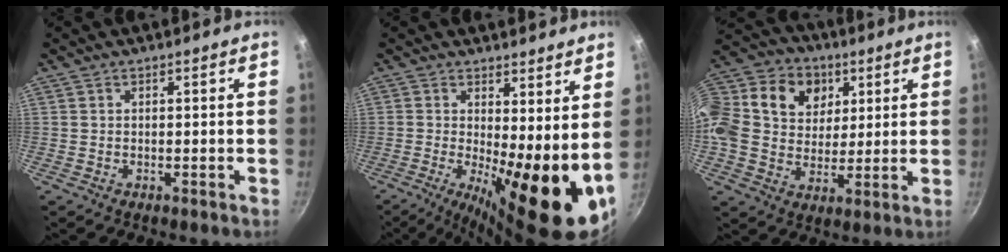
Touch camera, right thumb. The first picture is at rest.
{"total": 14.2, "force": [-0.2, 4.4, 13.5], "torque": [-0.182, -0.015, 0.001]}
{"total": 23.4, "force": [6.4, 18.4, 12.9], "torque": [-0.272, 0.032, 0.102]}